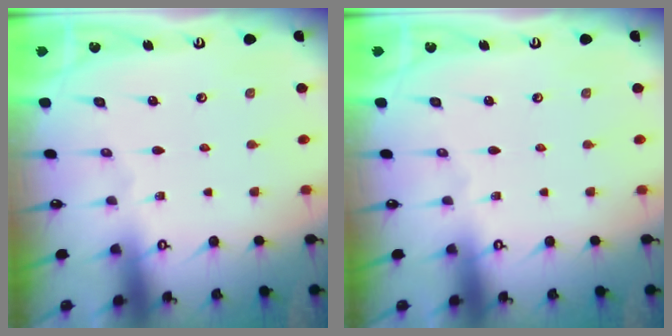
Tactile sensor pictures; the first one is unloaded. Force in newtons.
{"total": 0.0}